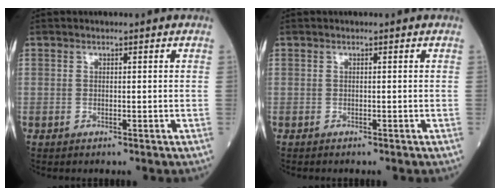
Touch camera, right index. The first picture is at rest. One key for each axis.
{"total": 0.0}